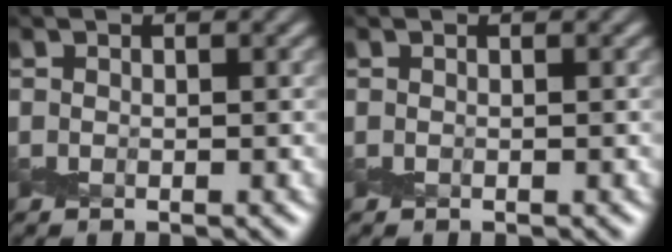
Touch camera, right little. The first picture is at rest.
{"total": 0.0}